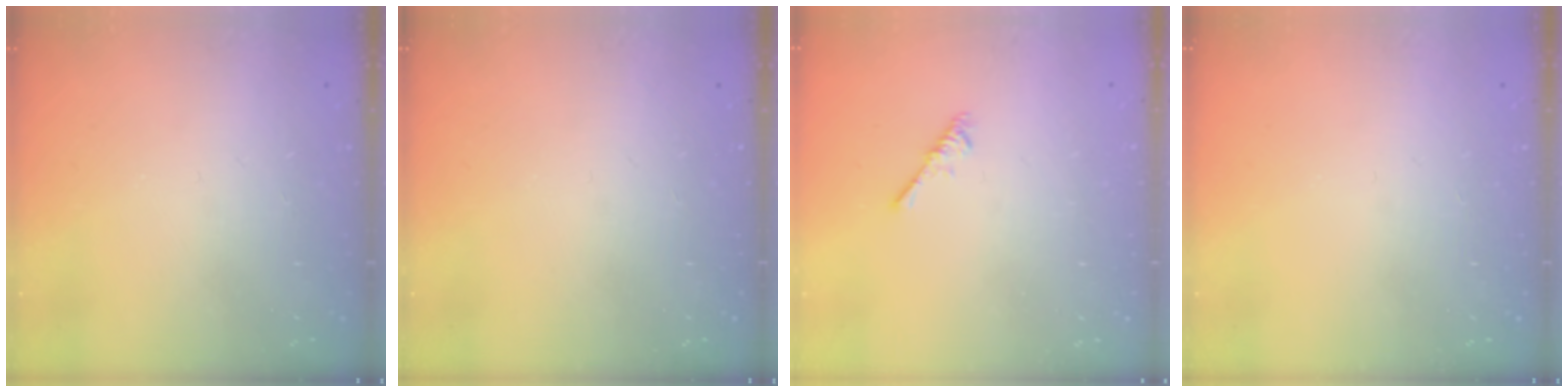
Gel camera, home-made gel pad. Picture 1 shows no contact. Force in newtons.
{"total": 0.0}
{"total": 2.2, "press": 2.1, "slide": 0.5}
{"total": 0.0}